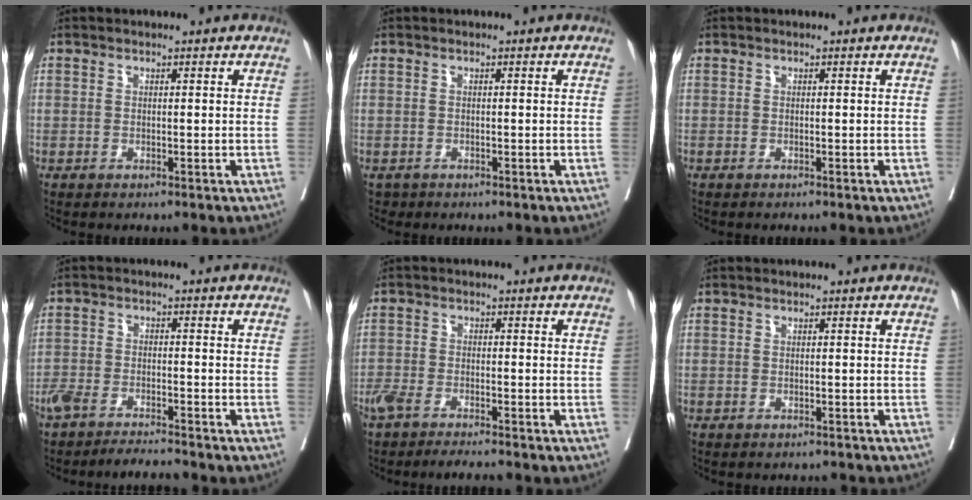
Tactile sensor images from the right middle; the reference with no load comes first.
{"total": 1.2, "force": [-0.9, 0.8, 0.0], "torque": [-0.008, -0.001, -0.012]}
{"total": 0.0}
{"total": 6.6, "force": [-6.1, 0.5, 2.2], "torque": [-0.037, -0.007, -0.105]}
{"total": 6.7, "force": [-5.9, 0.9, 3.1], "torque": [-0.053, -0.006, -0.100]}
{"total": 1.7, "force": [-1.6, 0.5, 0.0], "torque": [0.000, -0.003, -0.024]}